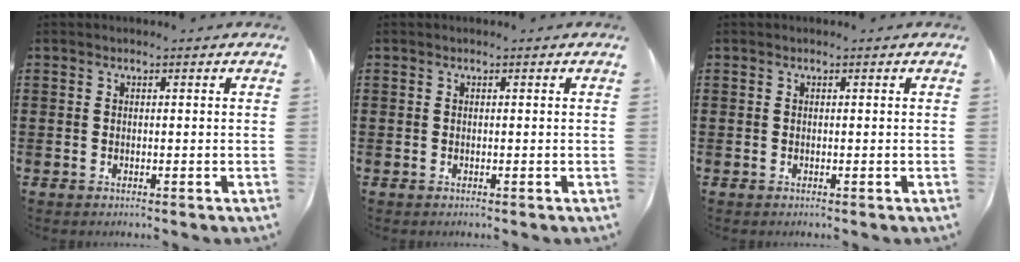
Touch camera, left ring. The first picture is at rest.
{"total": 0.0}
{"total": 0.0}